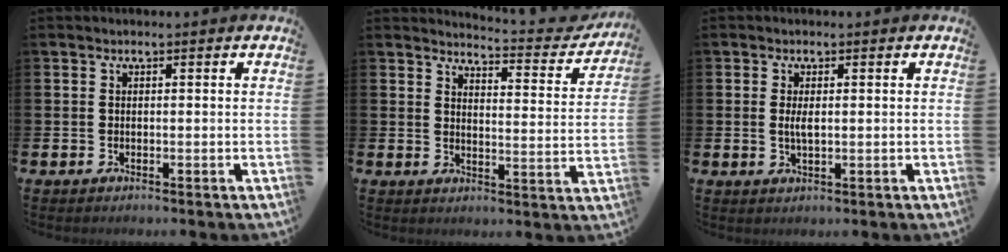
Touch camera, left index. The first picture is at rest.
{"total": 3.9, "force": [3.9, 0.3, 0.6], "torque": [-0.015, -0.039, 0.059]}
{"total": 2.0, "force": [0.2, 0.7, 1.8], "torque": [-0.033, 0.000, 0.002]}